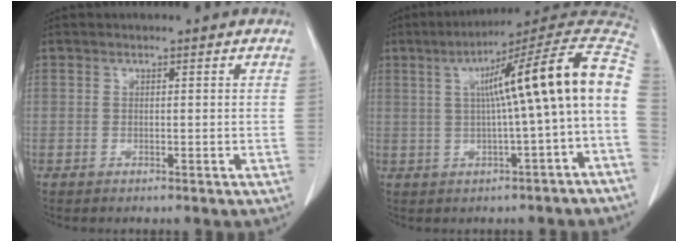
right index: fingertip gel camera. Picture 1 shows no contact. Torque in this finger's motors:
{"motor_torque": [1.57, -0.39, 0.73, 0.21]}